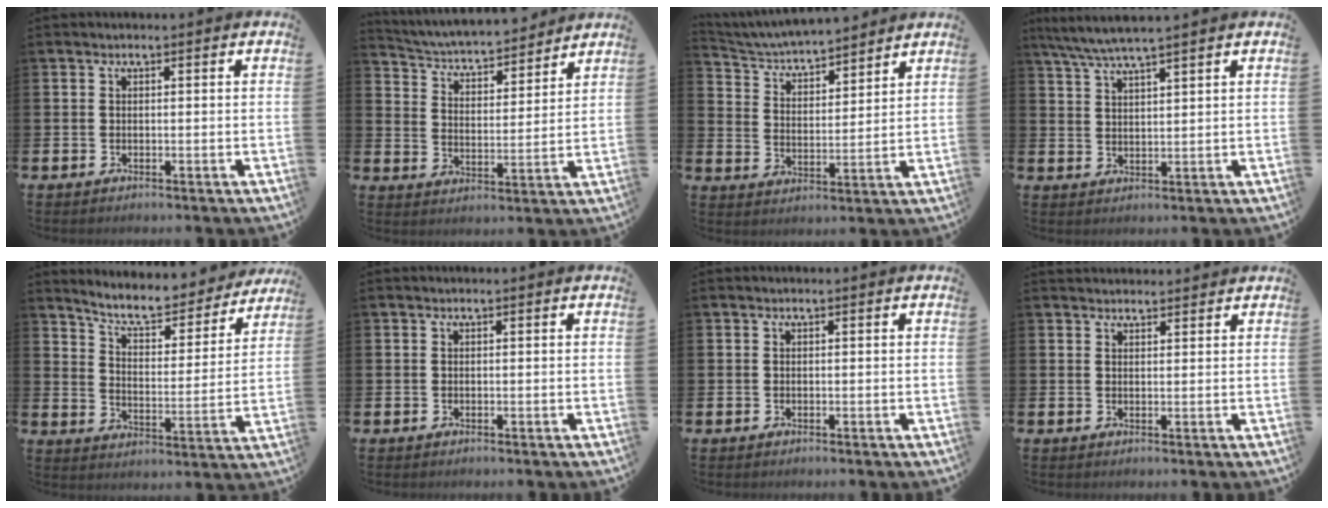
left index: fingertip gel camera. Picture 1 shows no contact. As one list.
[{"total": 4.8, "force": [4.6, 1.0, 0.9], "torque": [-0.048, -0.042, 0.074]}, {"total": 4.9, "force": [4.8, 0.7, 0.8], "torque": [-0.043, -0.040, 0.080]}, {"total": 4.9, "force": [4.4, -0.2, 2.1], "torque": [-0.058, -0.013, 0.079]}, {"total": 7.8, "force": [7.2, 1.5, 2.4], "torque": [-0.077, -0.054, 0.123]}, {"total": 0.0}, {"total": 0.0}, {"total": 1.8, "force": [1.8, 0.4, 0.0], "torque": [0.005, -0.008, 0.032]}]